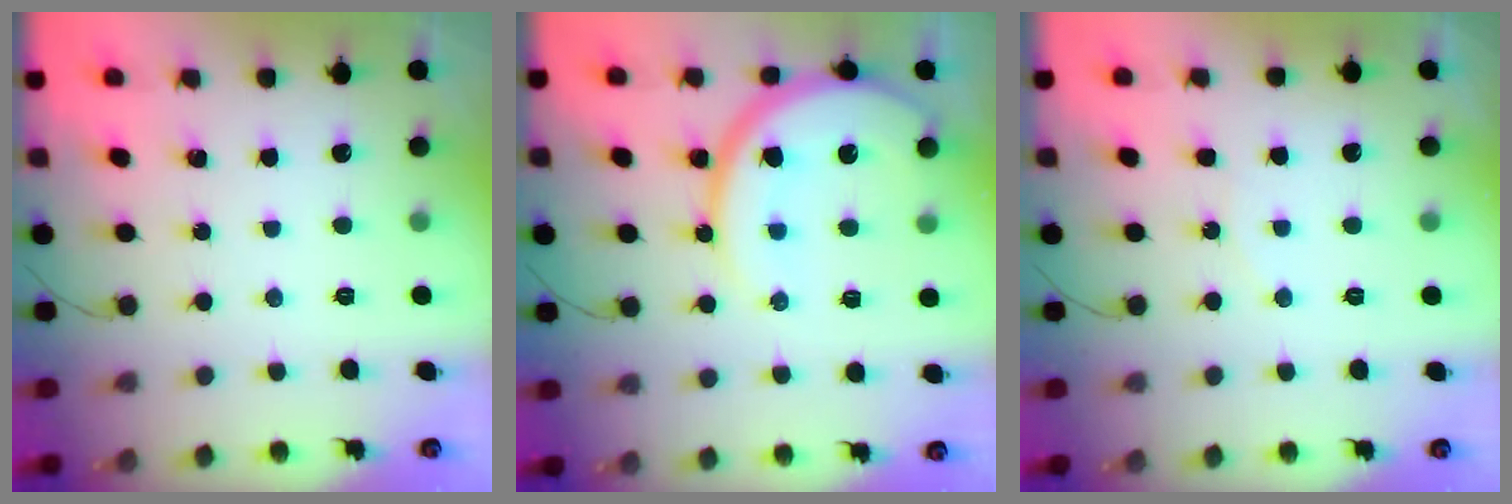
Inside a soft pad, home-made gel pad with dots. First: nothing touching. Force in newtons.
{"total": 14.8, "press": 14.7, "slide": 1.4}
{"total": 5.0, "press": 5.0, "slide": 0.4}